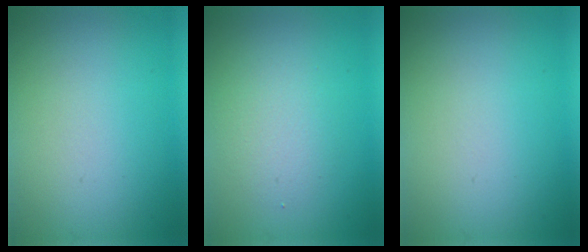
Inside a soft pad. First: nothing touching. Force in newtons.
{"total": 2.4, "press": 2.4, "slide": 0.0}
{"total": 0.0}